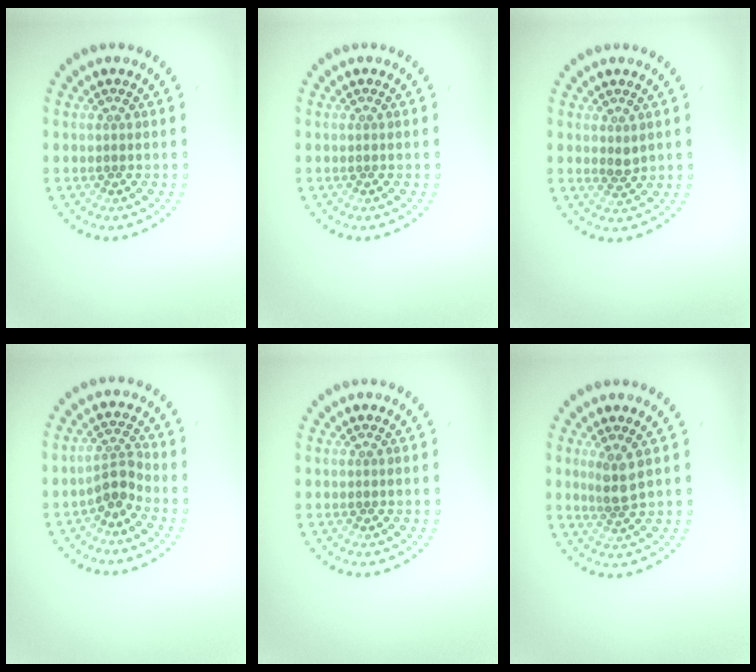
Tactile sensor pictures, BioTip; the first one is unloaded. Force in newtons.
{"total": 0.0}
{"total": 1.1, "press": 1.0, "slide": 0.4}
{"total": 2.4, "press": 1.7, "slide": 1.7}
{"total": 0.0}
{"total": 2.1, "press": 1.7, "slide": 1.3}